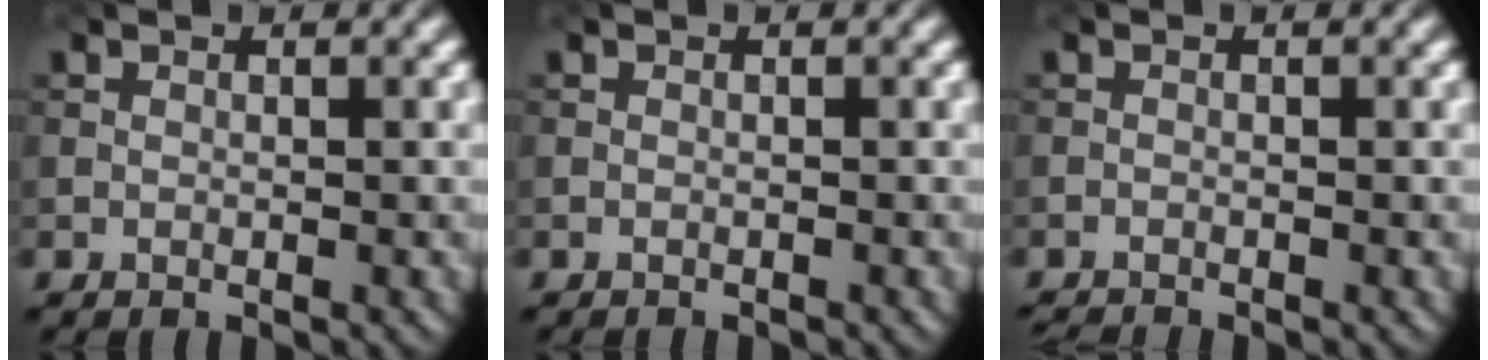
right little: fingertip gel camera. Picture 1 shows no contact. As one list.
[{"total": 0.6, "force": [-0.5, -0.2, -0.1], "torque": [0.001, -0.008, -0.013]}, {"total": 1.7, "force": [-1.7, -0.1, 0.2], "torque": [-0.004, -0.011, -0.035]}]